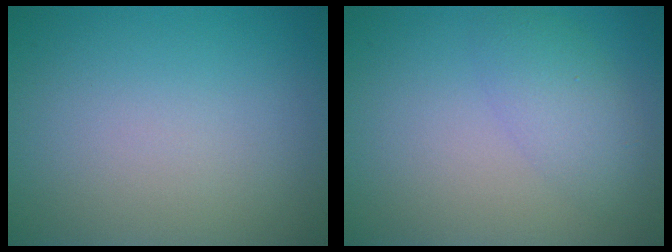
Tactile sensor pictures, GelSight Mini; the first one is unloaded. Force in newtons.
{"total": 3.0, "press": 3.0, "slide": 0.2}